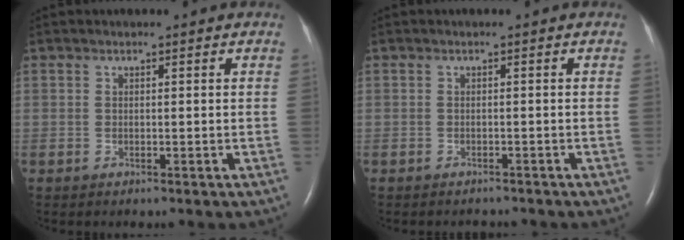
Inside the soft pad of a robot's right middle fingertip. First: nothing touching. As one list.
[{"total": 1.6, "force": [-1.6, 0.5, 0.1], "torque": [-0.004, -0.002, -0.018]}]